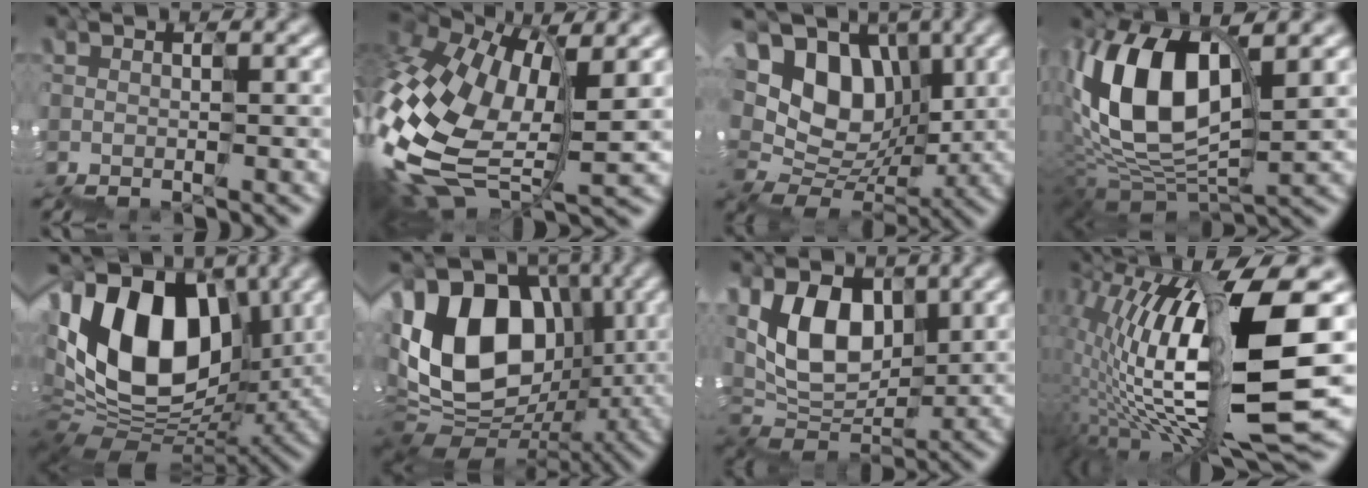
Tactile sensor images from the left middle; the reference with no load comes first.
{"total": 11.5, "force": [-1.1, 7.1, 8.9], "torque": [-0.264, -0.004, -0.002]}
{"total": 7.3, "force": [2.0, 6.3, 3.1], "torque": [-0.059, 0.025, 0.021]}
{"total": 8.7, "force": [2.3, 5.0, 6.7], "torque": [-0.158, 0.017, 0.041]}
{"total": 11.6, "force": [2.5, 8.3, 7.8], "torque": [-0.148, 0.019, 0.033]}
{"total": 11.3, "force": [2.0, 8.7, 7.0], "torque": [-0.133, 0.028, 0.018]}
{"total": 5.6, "force": [2.7, 4.0, 2.8], "torque": [-0.071, 0.008, 0.043]}
{"total": 13.8, "force": [1.6, 4.4, 13.0], "torque": [-0.271, 0.013, 0.043]}